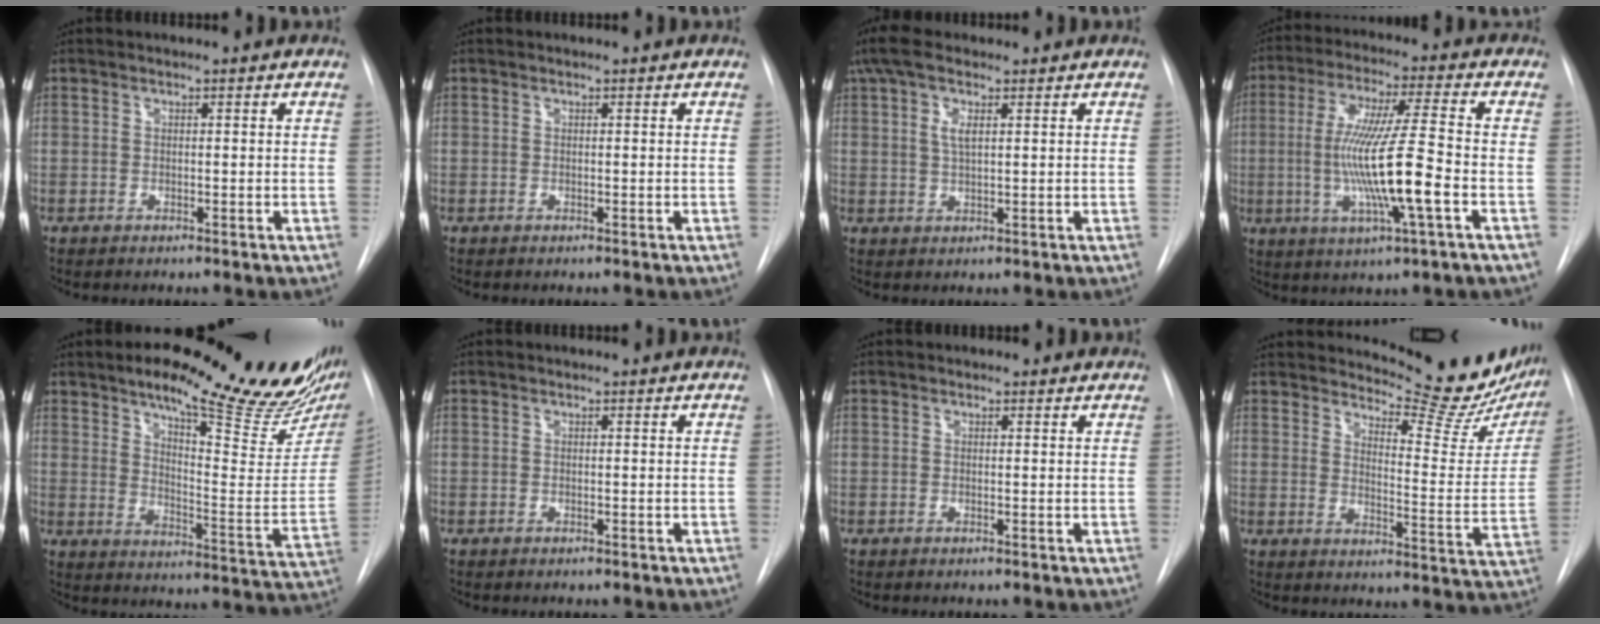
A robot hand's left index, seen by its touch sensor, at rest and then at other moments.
{"total": 0.0}
{"total": 5.8, "force": [2.9, 1.7, 4.7], "torque": [-0.102, 0.020, 0.054]}
{"total": 13.6, "force": [-2.6, 0.0, 13.4], "torque": [-0.262, -0.011, -0.052]}
{"total": 26.0, "force": [19.6, 4.2, 16.5], "torque": [-0.208, -0.051, 0.250]}
{"total": 0.0}
{"total": 0.8, "force": [0.5, 0.6, 0.1], "torque": [0.001, 0.001, 0.001]}
{"total": 18.6, "force": [17.2, 3.8, 5.8], "torque": [-0.066, -0.081, 0.205]}